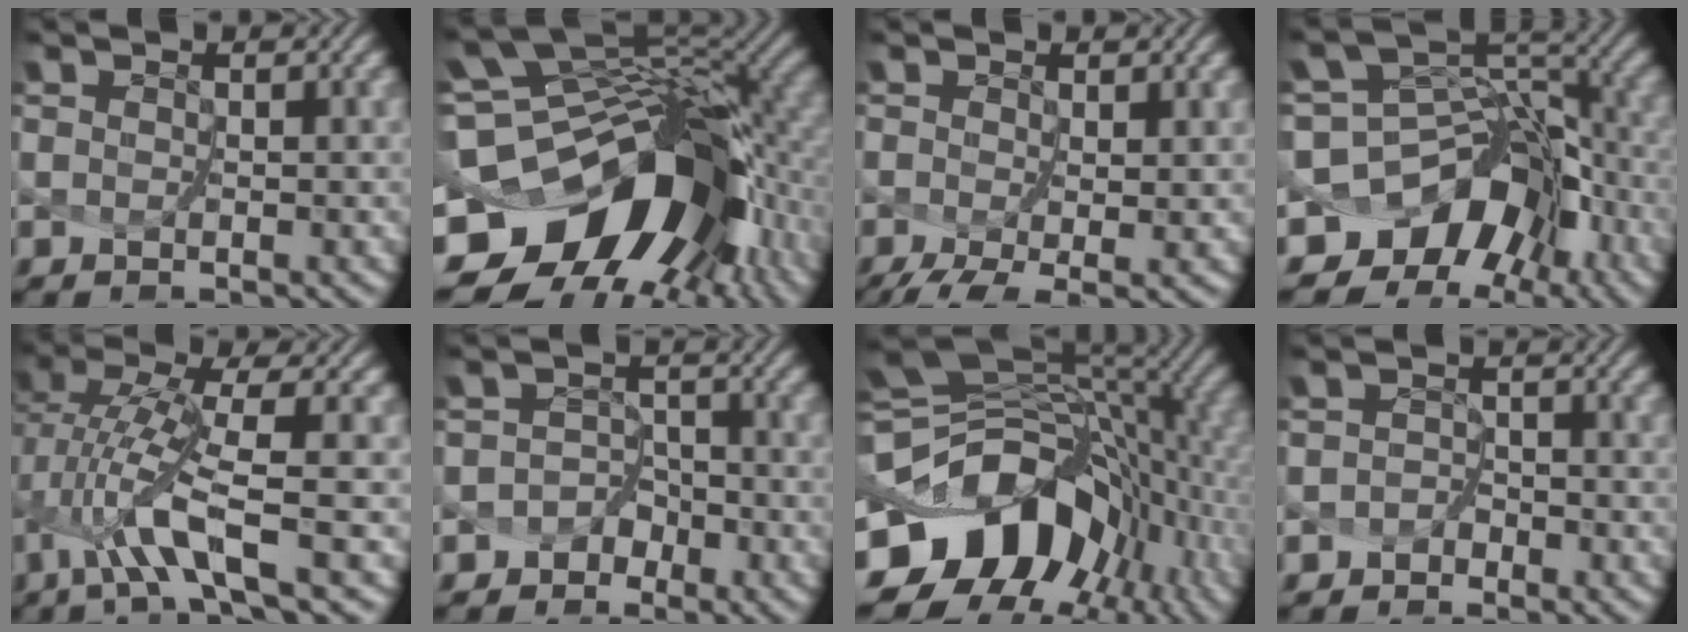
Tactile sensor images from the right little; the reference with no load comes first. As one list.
[{"total": 15.0, "force": [-7.2, 9.6, 9.0], "torque": [-0.153, -0.018, -0.108]}, {"total": 4.6, "force": [-2.2, 1.9, 3.6], "torque": [-0.089, -0.016, -0.037]}, {"total": 8.5, "force": [-5.8, 5.5, 2.8], "torque": [-0.035, 0.014, -0.096]}, {"total": 5.6, "force": [-1.5, 0.6, 5.3], "torque": [-0.118, -0.004, -0.023]}, {"total": 3.0, "force": [-2.0, 2.2, -0.2], "torque": [0.033, 0.010, -0.048]}, {"total": 12.1, "force": [-5.7, 8.6, 6.3], "torque": [-0.116, 0.006, -0.100]}, {"total": 1.4, "force": [-1.2, 0.6, -0.4], "torque": [0.021, 0.001, -0.021]}]